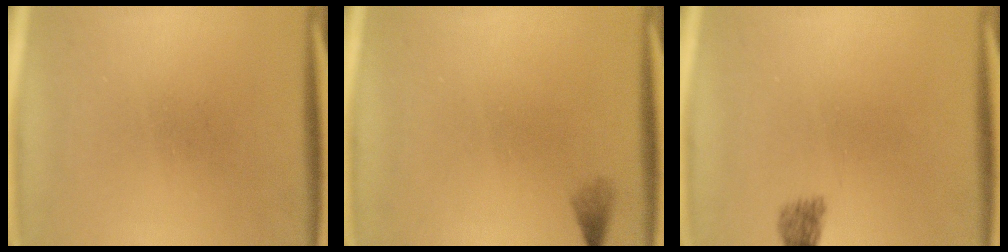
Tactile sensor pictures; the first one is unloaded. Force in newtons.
{"total": 1.0}
{"total": 2.1}